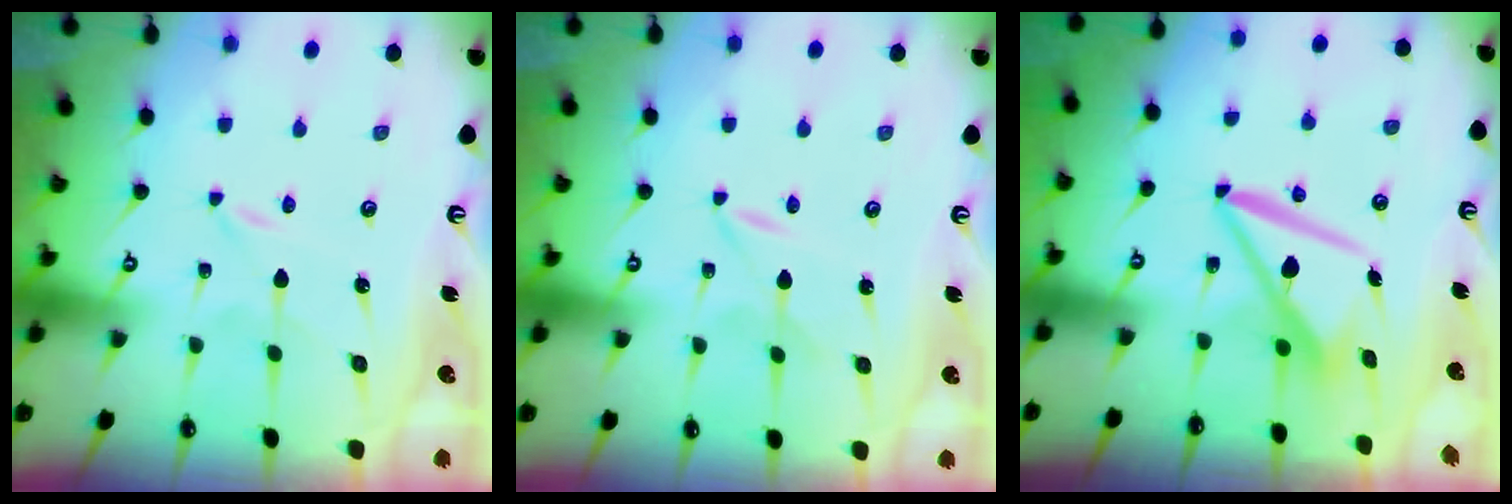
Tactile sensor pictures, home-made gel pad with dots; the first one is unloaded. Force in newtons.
{"total": 0.8, "press": 0.8, "slide": 0.2}
{"total": 8.9, "press": 8.9, "slide": 1.1}